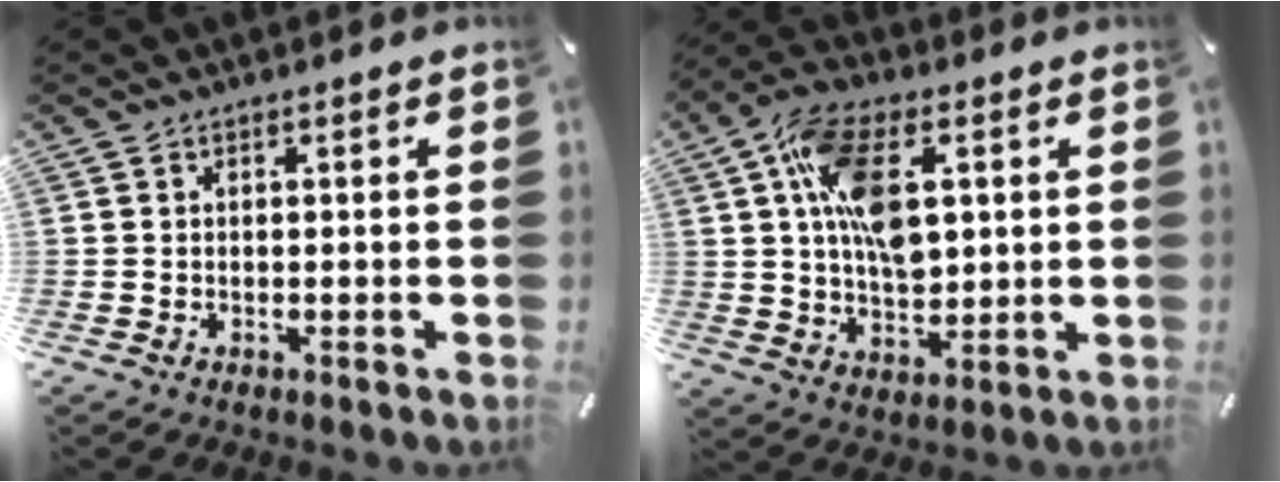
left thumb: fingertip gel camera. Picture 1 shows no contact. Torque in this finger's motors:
{"motor_torque": [1.79, 3.21, 1.52, -1.25, 0.67]}